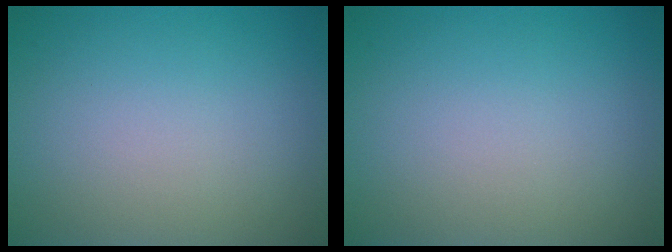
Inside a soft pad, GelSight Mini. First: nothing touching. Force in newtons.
{"total": 0.0}